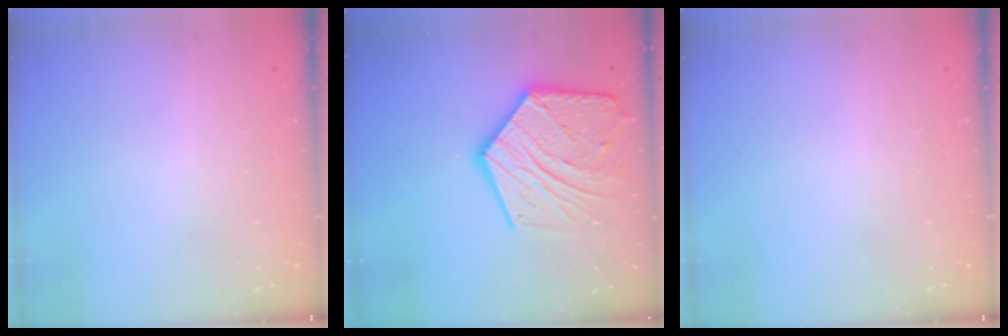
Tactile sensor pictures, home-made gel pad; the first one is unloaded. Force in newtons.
{"total": 20.9, "press": 20.9, "slide": 1.8}
{"total": 0.0}